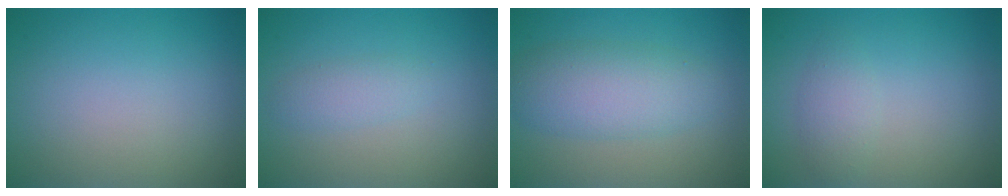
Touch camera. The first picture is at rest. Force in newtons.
{"total": 1.5, "press": 1.5, "slide": 0.1}
{"total": 4.9, "press": 4.9, "slide": 0.2}
{"total": 1.8, "press": 1.8, "slide": 0.2}